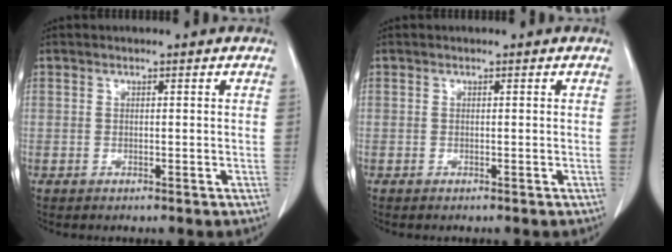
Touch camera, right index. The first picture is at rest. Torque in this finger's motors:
{"motor_torque": [0.02, 0.01, 0.04, 0.02]}